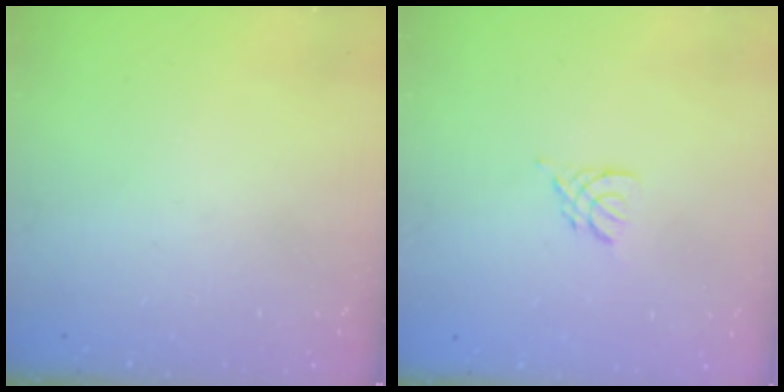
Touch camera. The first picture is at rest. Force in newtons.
{"total": 2.9, "press": 2.8, "slide": 0.6}